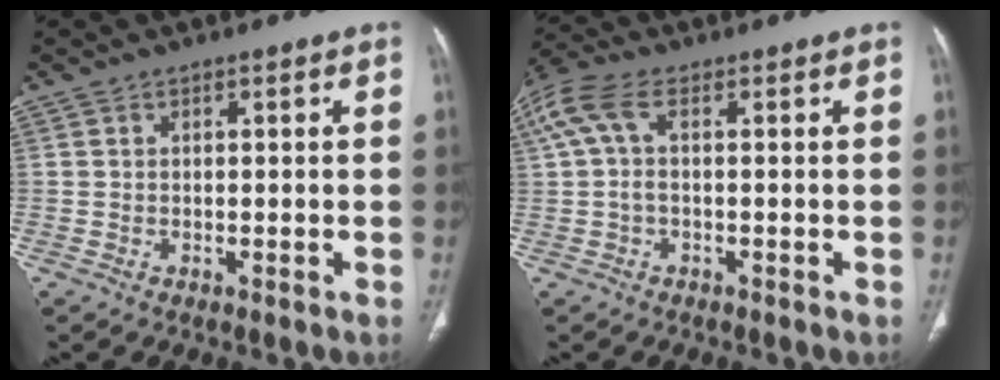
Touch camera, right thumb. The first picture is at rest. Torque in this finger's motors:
{"motor_torque": [-0.38, 1.10, 0.95, 0.04, 0.32]}